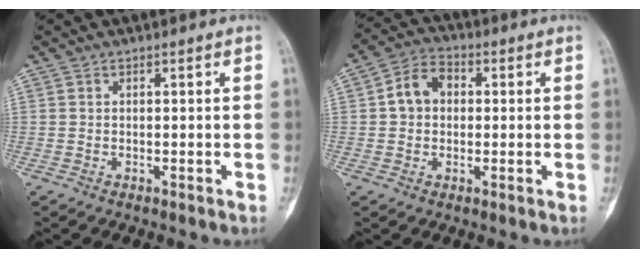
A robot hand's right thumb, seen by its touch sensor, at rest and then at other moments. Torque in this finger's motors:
{"motor_torque": [0.00, 0.00, 0.14, -0.14, 0.13]}